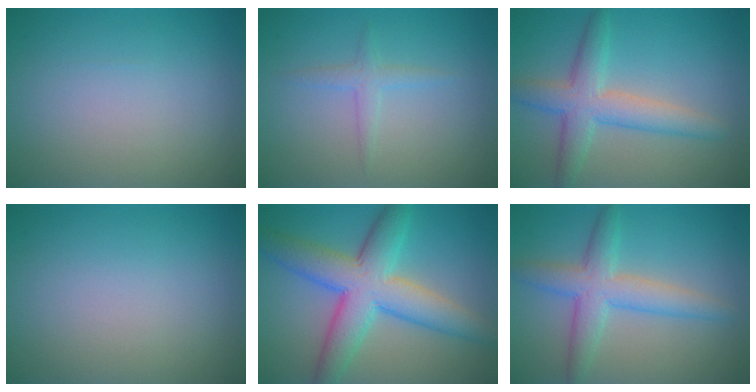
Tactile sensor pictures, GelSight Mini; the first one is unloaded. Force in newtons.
{"total": 1.5, "press": 1.5, "slide": 0.0}
{"total": 4.8, "press": 4.8, "slide": 0.1}
{"total": 0.0}
{"total": 8.4, "press": 8.4, "slide": 0.3}
{"total": 4.7, "press": 4.7, "slide": 0.1}